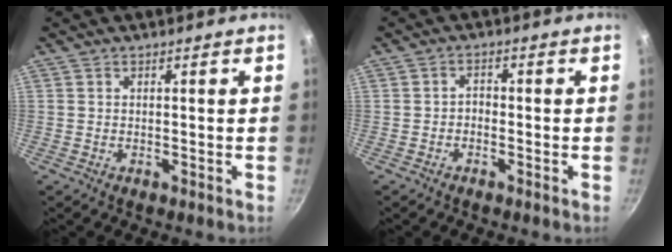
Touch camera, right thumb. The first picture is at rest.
{"total": 1.6, "force": [-0.8, 1.1, 0.9], "torque": [-0.009, 0.013, -0.017]}